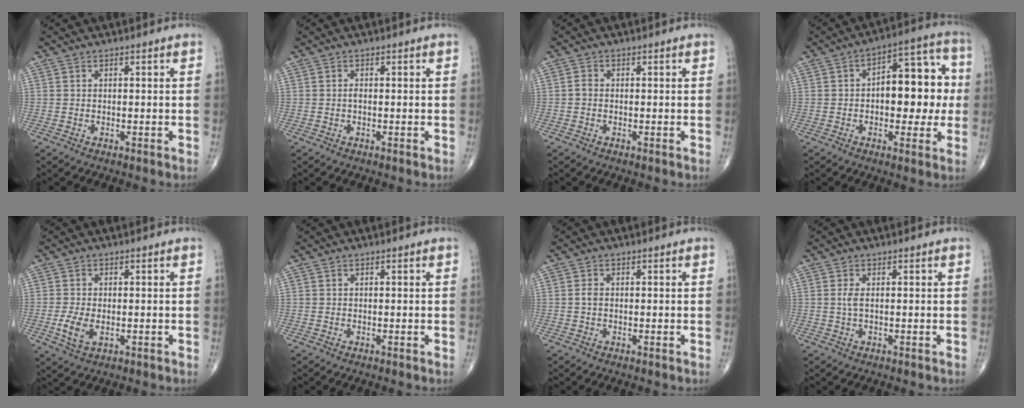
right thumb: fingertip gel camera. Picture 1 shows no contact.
{"total": 0.6, "force": [-0.1, 0.2, 0.5], "torque": [-0.011, 0.000, -0.004]}
{"total": 1.1, "force": [-0.2, 0.8, 0.7], "torque": [-0.010, 0.001, -0.007]}
{"total": 14.4, "force": [0.0, 7.8, 12.1], "torque": [-0.118, 0.037, -0.006]}
{"total": 4.7, "force": [-0.9, 2.5, 3.8], "torque": [-0.081, -0.007, -0.015]}
{"total": 0.0}
{"total": 1.1, "force": [-0.1, 0.7, 0.9], "torque": [-0.017, 0.000, -0.002]}
{"total": 1.5, "force": [0.1, 0.4, 1.4], "torque": [-0.040, 0.000, 0.005]}